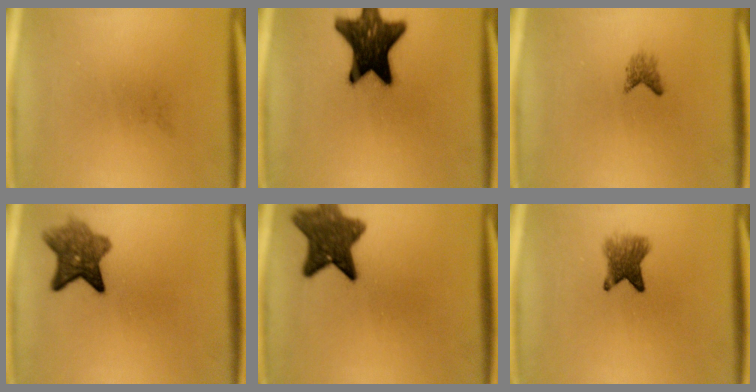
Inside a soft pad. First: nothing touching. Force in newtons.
{"total": 16.7}
{"total": 1.4}
{"total": 6.8}
{"total": 8.9}
{"total": 4.8}